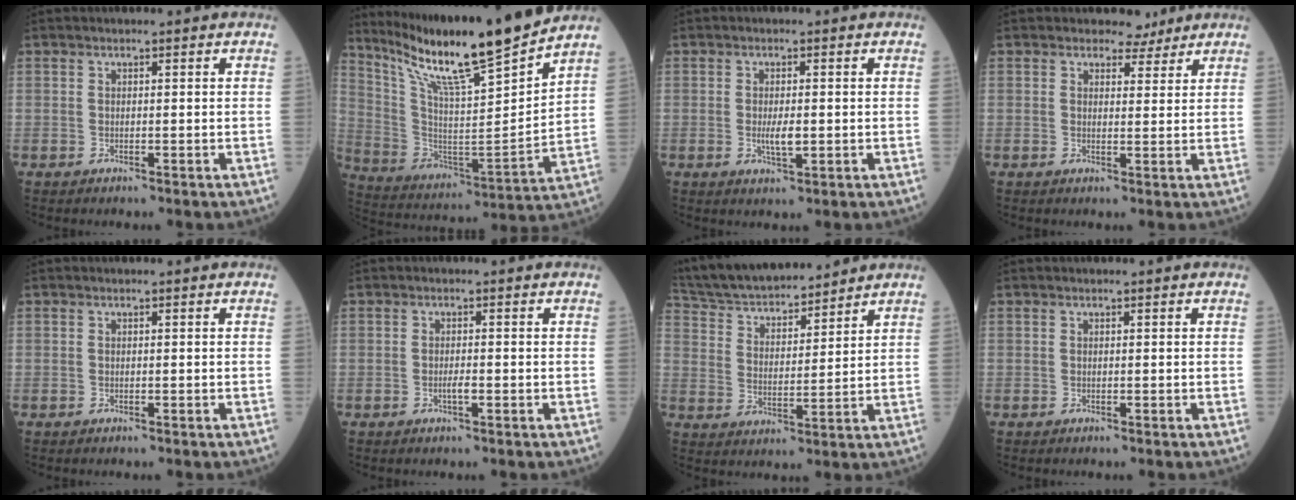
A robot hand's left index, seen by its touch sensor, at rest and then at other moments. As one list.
[{"total": 19.5, "force": [16.2, -0.3, 10.8], "torque": [-0.190, -0.023, 0.281]}, {"total": 2.8, "force": [-0.3, 0.8, 2.7], "torque": [-0.054, -0.004, -0.002]}, {"total": 3.1, "force": [2.7, 1.4, 0.3], "torque": [-0.003, -0.002, 0.035]}, {"total": 0.0}, {"total": 1.3, "force": [-0.5, 0.2, 1.1], "torque": [-0.023, 0.000, -0.009]}, {"total": 17.7, "force": [16.1, 3.8, 6.2], "torque": [-0.123, 0.026, 0.277]}, {"total": 0.0}]